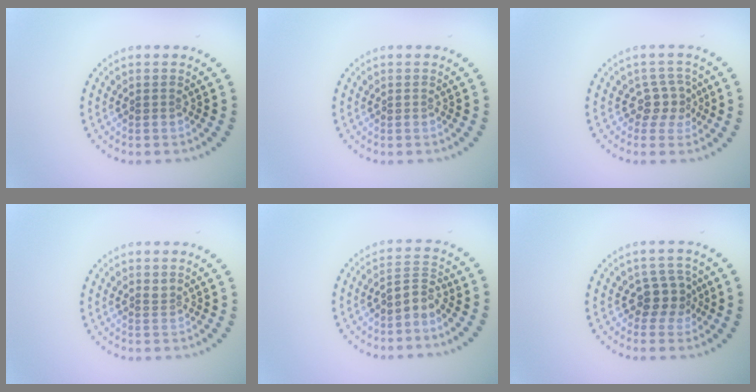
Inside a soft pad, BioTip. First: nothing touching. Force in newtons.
{"total": 0.0}
{"total": 2.4, "press": 1.8, "slide": 1.6}
{"total": 0.7, "press": 0.5, "slide": 0.6}
{"total": 2.1, "press": 1.4, "slide": 1.5}
{"total": 2.6, "press": 2.0, "slide": 1.7}